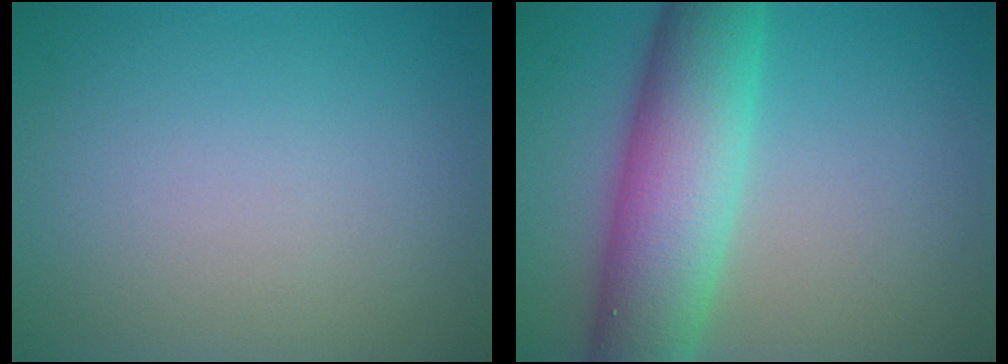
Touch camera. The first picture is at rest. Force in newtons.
{"total": 9.3, "press": 9.3, "slide": 0.4}